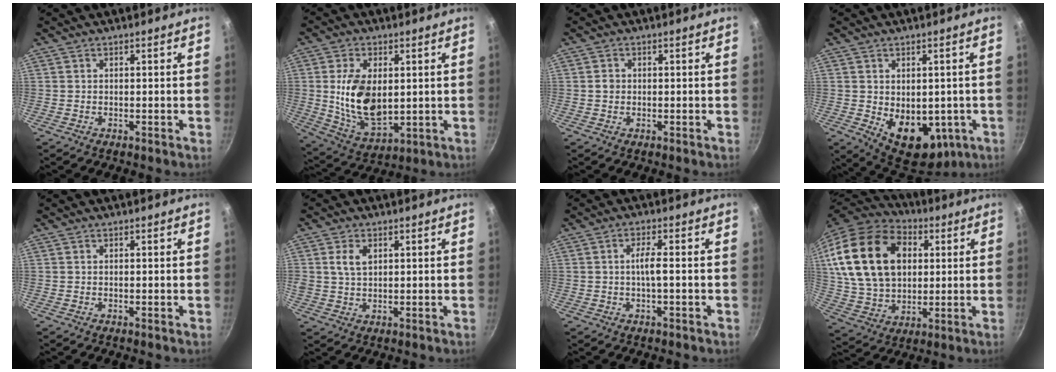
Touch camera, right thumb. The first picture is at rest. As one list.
[{"total": 13.8, "force": [1.3, 8.1, 11.1], "torque": [-0.193, -0.020, 0.037]}, {"total": 1.4, "force": [0.0, 1.2, 0.6], "torque": [-0.005, 0.007, -0.002]}, {"total": 12.9, "force": [-2.2, 8.6, 9.3], "torque": [-0.093, -0.020, -0.007]}, {"total": 0.0}, {"total": 4.2, "force": [1.3, 2.7, 3.0], "torque": [-0.048, -0.001, 0.026]}, {"total": 3.1, "force": [-0.5, 0.4, 3.1], "torque": [-0.064, 0.010, -0.011]}, {"total": 25.6, "force": [6.5, 17.7, 17.3], "torque": [-0.306, 0.001, 0.121]}]